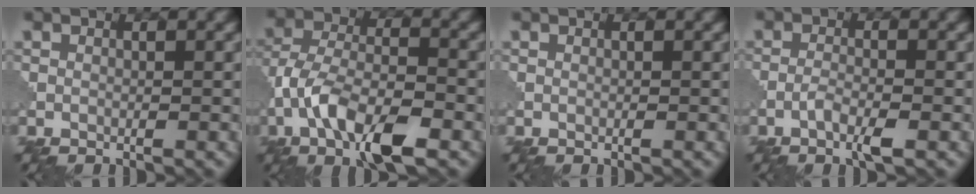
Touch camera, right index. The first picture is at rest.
{"total": 8.3, "force": [-4.1, 3.4, 6.5], "torque": [-0.126, 0.005, -0.087]}
{"total": 0.0}
{"total": 2.3, "force": [-1.2, 0.4, 1.9], "torque": [-0.039, 0.003, -0.028]}